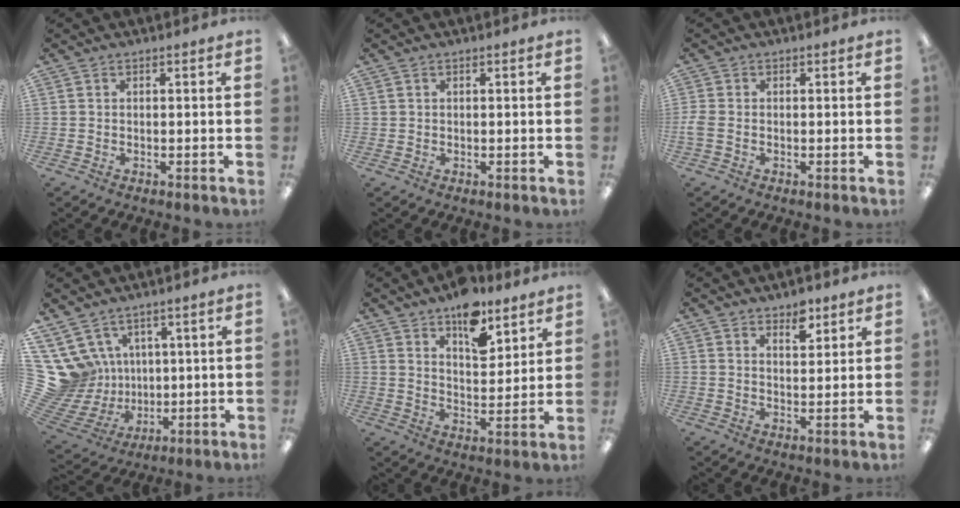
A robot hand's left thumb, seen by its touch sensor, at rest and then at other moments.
{"total": 0.8, "force": [0.4, 0.6, 0.0], "torque": [0.001, 0.002, 0.008]}
{"total": 2.3, "force": [-0.4, 1.5, 1.7], "torque": [-0.037, 0.001, -0.007]}
{"total": 14.9, "force": [4.6, 13.1, 5.4], "torque": [-0.178, -0.036, 0.100]}
{"total": 11.0, "force": [8.1, 5.1, 5.5], "torque": [-0.061, -0.051, 0.138]}
{"total": 4.8, "force": [3.6, 2.3, 2.1], "torque": [-0.008, -0.023, 0.059]}